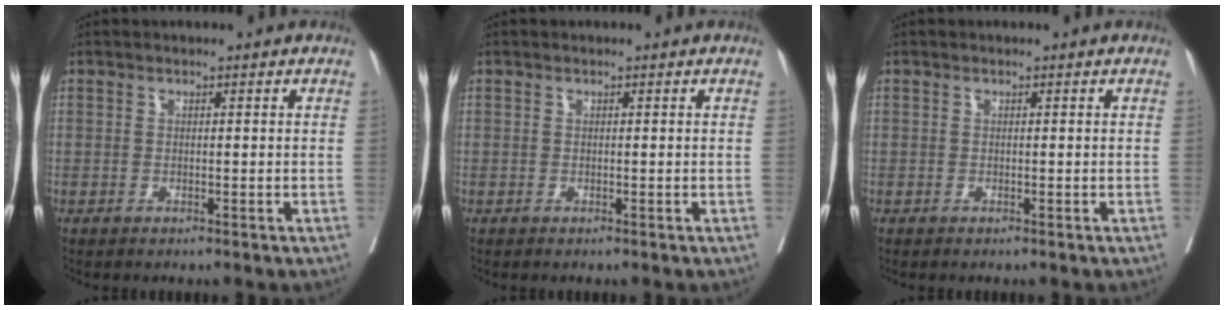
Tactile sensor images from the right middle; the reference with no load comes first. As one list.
[{"total": 0.0}, {"total": 0.0}]